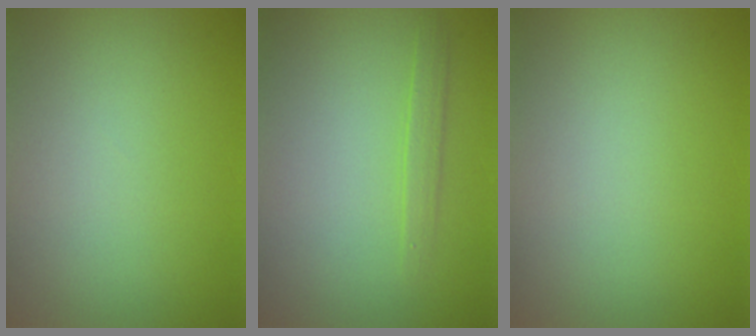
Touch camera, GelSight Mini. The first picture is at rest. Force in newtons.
{"total": 1.1, "press": 1.1, "slide": 0.0}
{"total": 0.0}